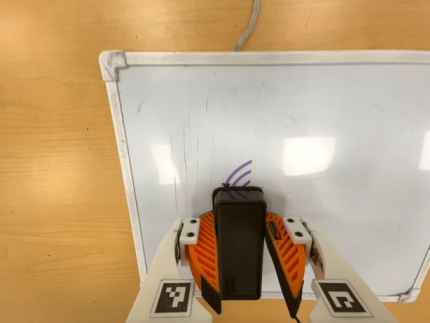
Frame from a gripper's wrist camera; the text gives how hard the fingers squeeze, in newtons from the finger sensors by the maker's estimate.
{"total": 11.4, "left": 13.4, "right": 9.4}